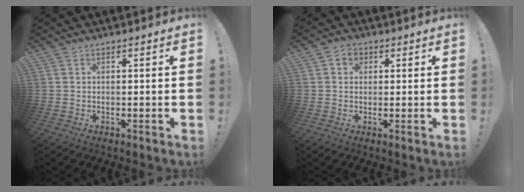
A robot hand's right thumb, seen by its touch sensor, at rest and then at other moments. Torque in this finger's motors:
{"motor_torque": [0.36, 1.13, 0.41, 0.35, -0.02]}